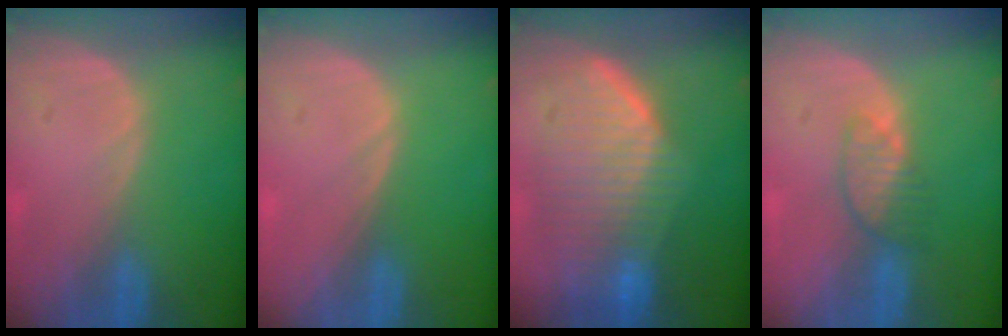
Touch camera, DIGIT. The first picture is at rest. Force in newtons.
{"total": 0.0}
{"total": 9.9, "press": 8.9, "slide": 4.2}
{"total": 3.5, "press": 3.4, "slide": 0.9}